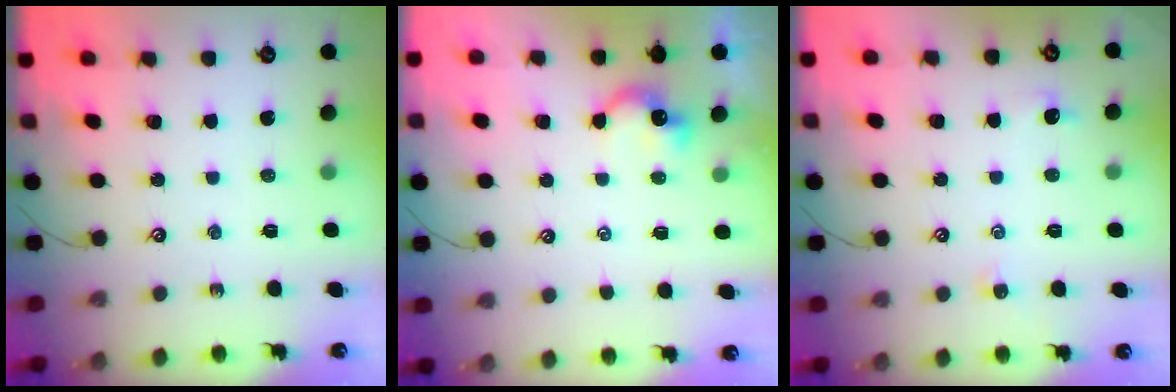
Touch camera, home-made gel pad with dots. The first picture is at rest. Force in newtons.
{"total": 1.6, "press": 1.5, "slide": 0.4}
{"total": 0.0}